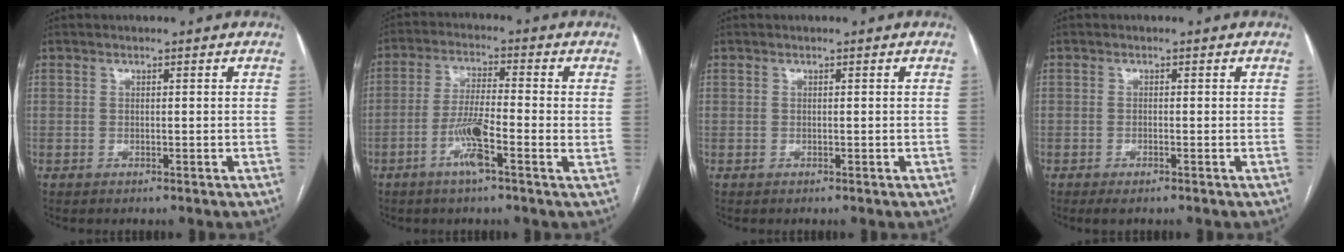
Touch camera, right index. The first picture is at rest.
{"total": 7.3, "force": [-2.6, 0.4, 6.8], "torque": [-0.130, -0.004, -0.054]}
{"total": 0.0}
{"total": 1.5, "force": [-0.9, 0.2, 1.2], "torque": [-0.022, -0.005, -0.015]}